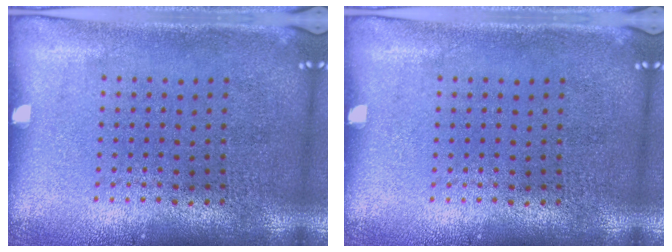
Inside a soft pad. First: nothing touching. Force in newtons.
{"total": 0.0}